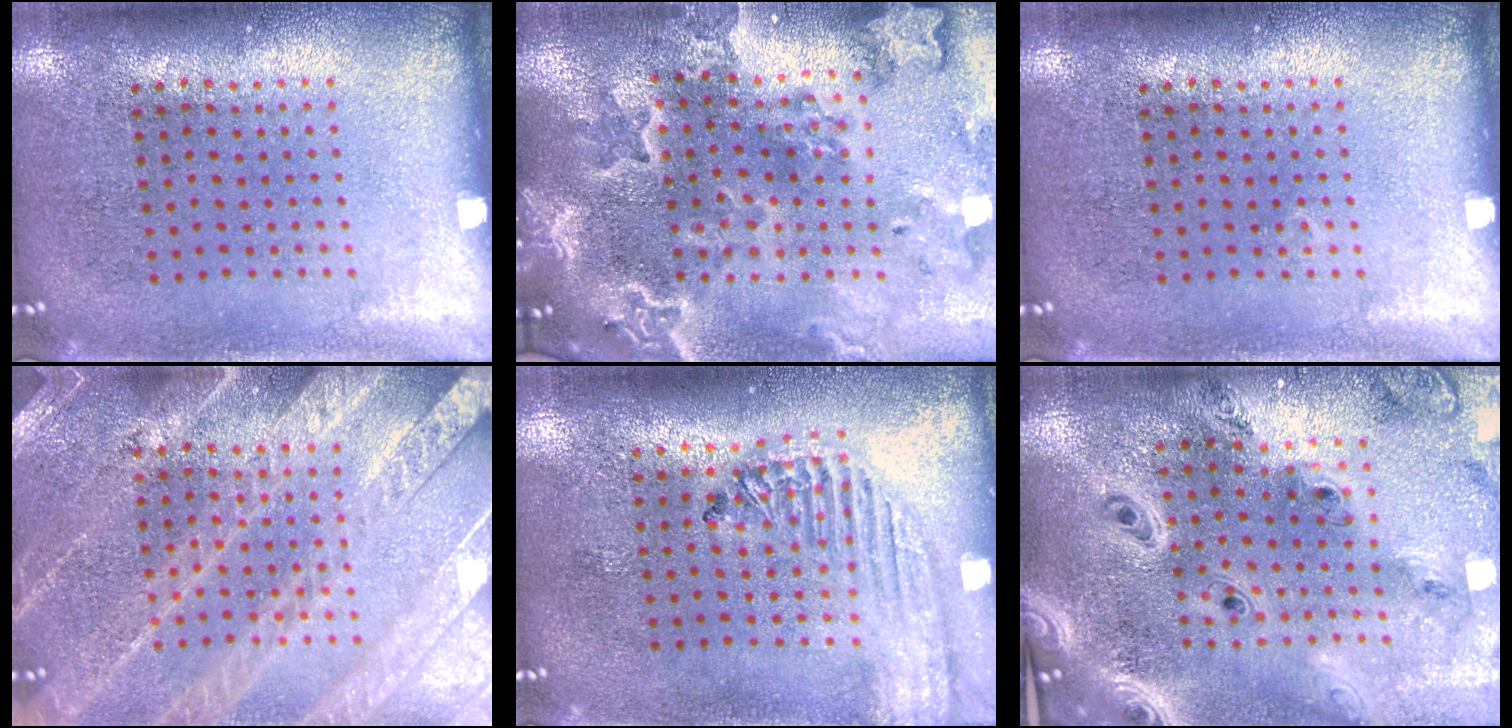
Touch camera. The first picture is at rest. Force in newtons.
{"total": 3.2, "press": 3.0, "slide": 1.3}
{"total": 0.0}
{"total": 4.6, "press": 4.6, "slide": 0.7}
{"total": 1.8, "press": 1.7, "slide": 0.7}
{"total": 3.0, "press": 2.5, "slide": 1.7}